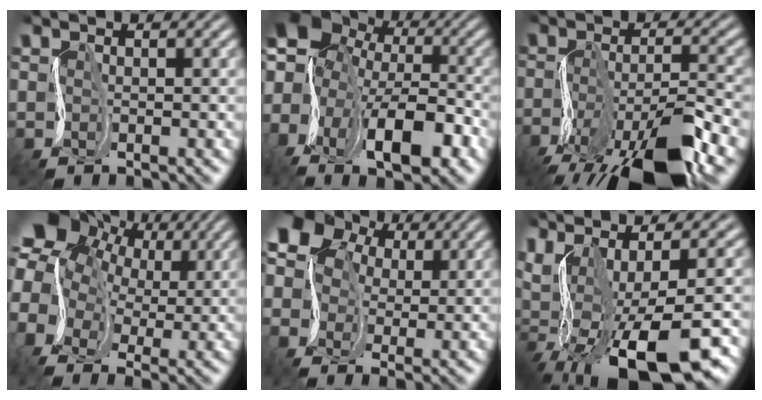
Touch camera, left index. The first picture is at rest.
{"total": 13.6, "force": [-2.7, 8.6, 10.2], "torque": [-0.162, 0.001, -0.036]}
{"total": 10.0, "force": [-6.5, 2.3, 7.2], "torque": [-0.125, 0.004, -0.120]}
{"total": 11.9, "force": [3.3, 9.1, 6.8], "torque": [-0.162, 0.023, 0.051]}
{"total": 8.1, "force": [1.9, 6.7, 4.2], "torque": [-0.105, 0.022, 0.017]}
{"total": 13.4, "force": [-3.6, 4.4, 12.2], "torque": [-0.189, 0.004, -0.026]}